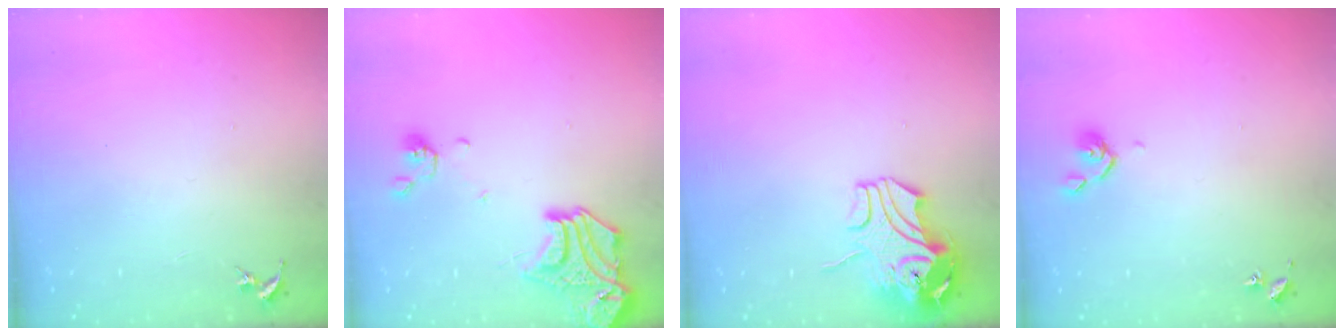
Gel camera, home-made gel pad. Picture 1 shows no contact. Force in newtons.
{"total": 17.6, "press": 17.5, "slide": 1.9}
{"total": 11.2, "press": 11.0, "slide": 1.9}
{"total": 4.7, "press": 4.6, "slide": 1.2}